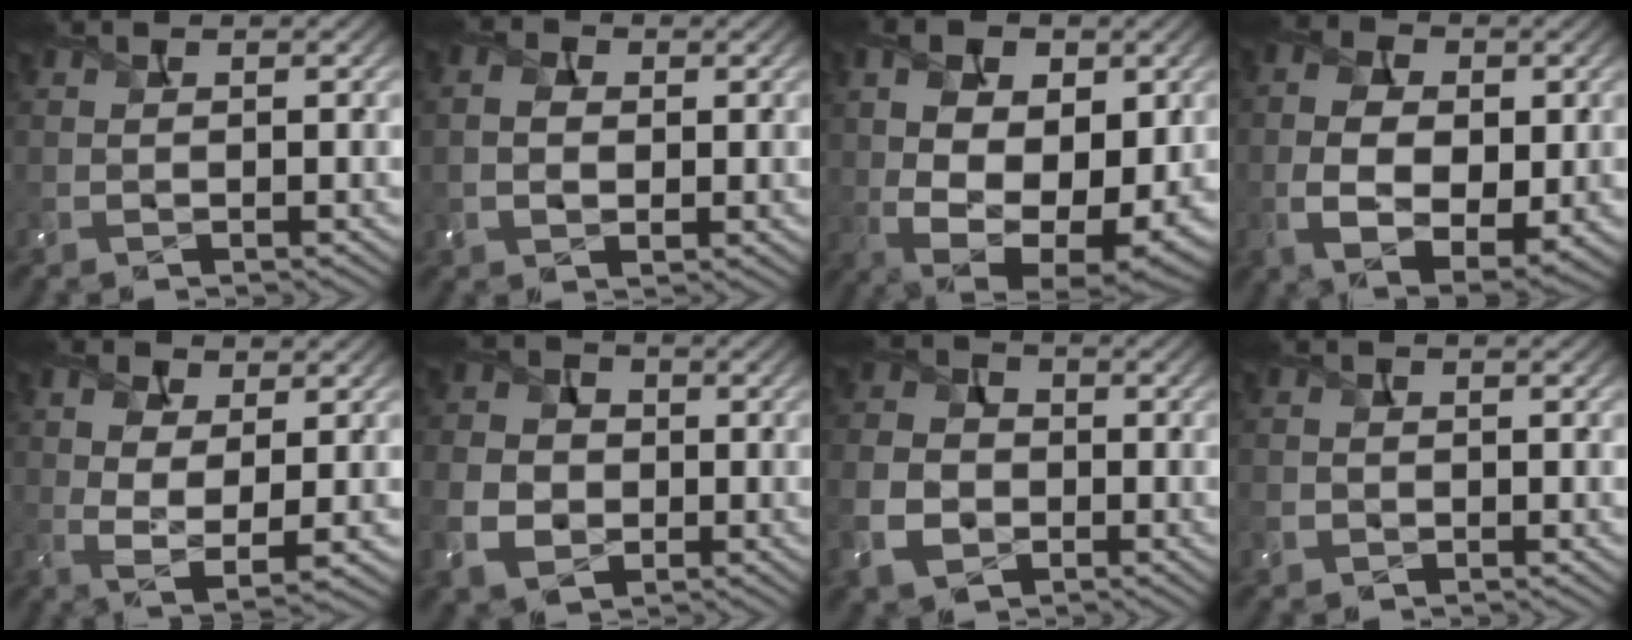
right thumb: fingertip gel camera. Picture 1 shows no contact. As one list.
[{"total": 4.1, "force": [0.4, 2.8, 2.9], "torque": [-0.055, 0.004, 0.000]}, {"total": 15.0, "force": [1.5, 8.9, 12.0], "torque": [-0.205, -0.004, 0.030]}, {"total": 10.2, "force": [-0.5, 6.6, 7.8], "torque": [-0.170, -0.003, -0.006]}, {"total": 5.3, "force": [1.3, 2.2, 4.6], "torque": [-0.103, 0.001, 0.021]}, {"total": 7.3, "force": [-1.6, 6.1, 3.6], "torque": [-0.101, -0.021, -0.041]}, {"total": 7.3, "force": [-2.5, 5.7, 3.7], "torque": [-0.107, -0.021, -0.057]}, {"total": 1.5, "force": [-0.6, 1.4, 0.4], "torque": [-0.003, -0.002, -0.015]}]